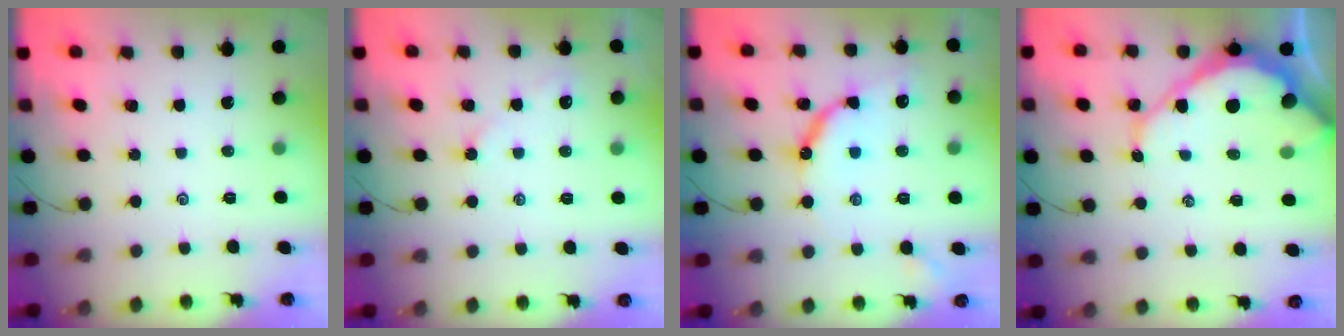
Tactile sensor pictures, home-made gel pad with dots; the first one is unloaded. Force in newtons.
{"total": 2.3, "press": 2.3, "slide": 0.3}
{"total": 10.1, "press": 10.0, "slide": 1.3}
{"total": 11.4, "press": 11.3, "slide": 1.1}